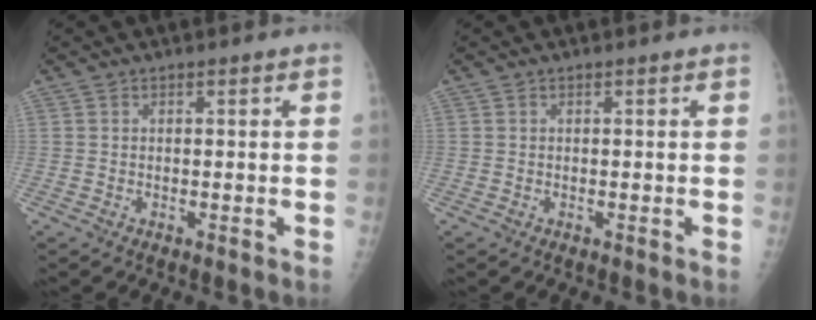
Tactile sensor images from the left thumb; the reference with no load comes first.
{"total": 0.0}